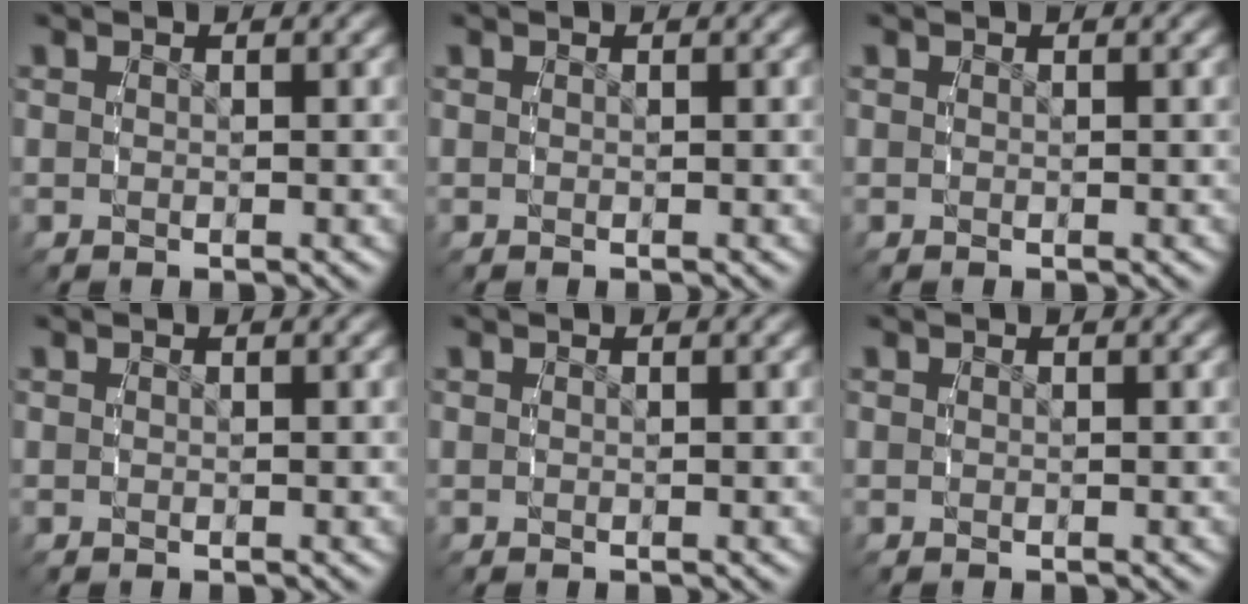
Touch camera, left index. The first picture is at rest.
{"total": 0.0}
{"total": 0.0}
{"total": 0.0}
{"total": 0.0}
{"total": 0.0}